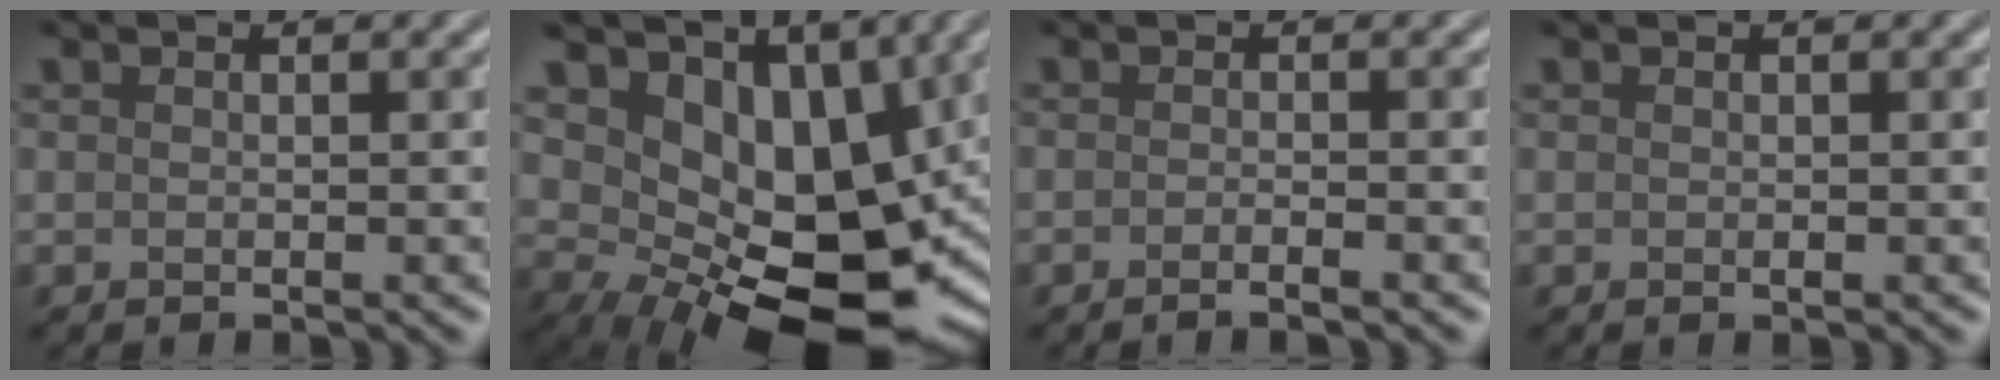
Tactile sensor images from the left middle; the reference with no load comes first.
{"total": 12.6, "force": [0.9, 8.3, 9.4], "torque": [-0.110, -0.028, 0.033]}
{"total": 1.4, "force": [-0.9, 0.4, 1.1], "torque": [-0.005, -0.008, -0.020]}
{"total": 0.0}